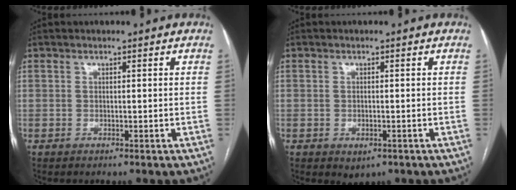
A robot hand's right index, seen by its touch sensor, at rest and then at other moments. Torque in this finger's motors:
{"motor_torque": [0.46, -0.18, 0.08, 0.01]}